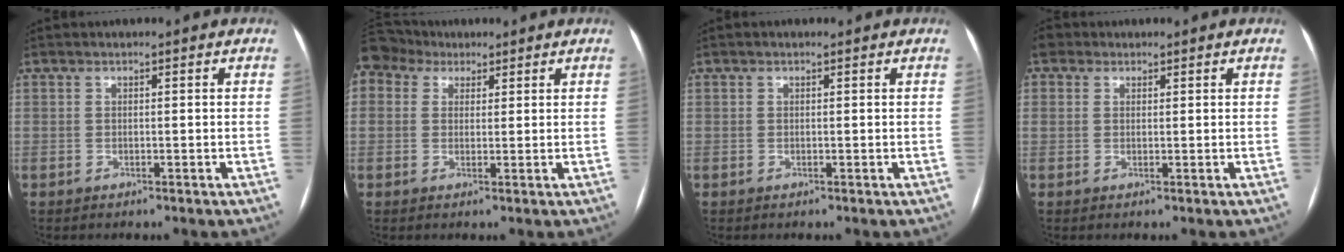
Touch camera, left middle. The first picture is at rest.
{"total": 2.8, "force": [2.4, 1.4, -0.3], "torque": [0.015, 0.021, 0.051]}
{"total": 0.0}
{"total": 0.9, "force": [-0.5, -0.3, -0.7], "torque": [0.026, -0.002, -0.009]}